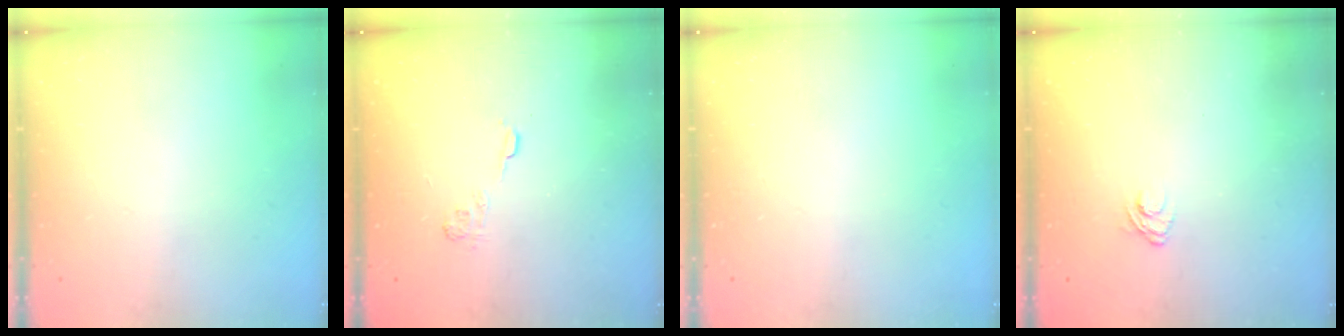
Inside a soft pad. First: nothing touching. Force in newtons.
{"total": 3.0, "press": 2.6, "slide": 1.4}
{"total": 0.0}
{"total": 3.0, "press": 2.6, "slide": 1.4}